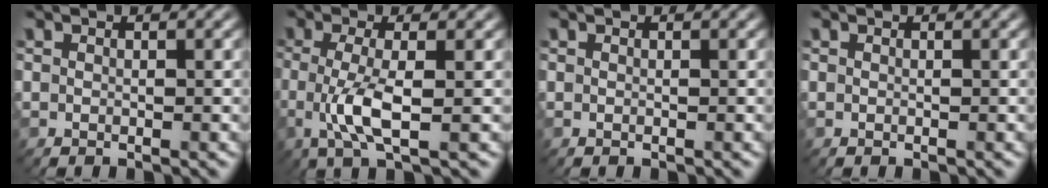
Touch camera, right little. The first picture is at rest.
{"total": 4.2, "force": [-0.6, 1.0, 4.1], "torque": [-0.090, -0.007, -0.014]}
{"total": 0.0}
{"total": 0.0}